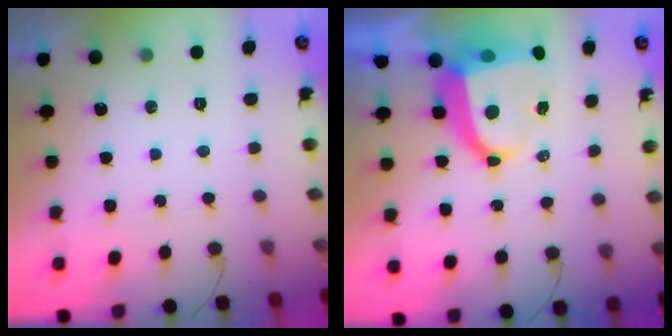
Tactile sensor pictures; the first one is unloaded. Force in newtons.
{"total": 10.5, "press": 10.4, "slide": 1.1}